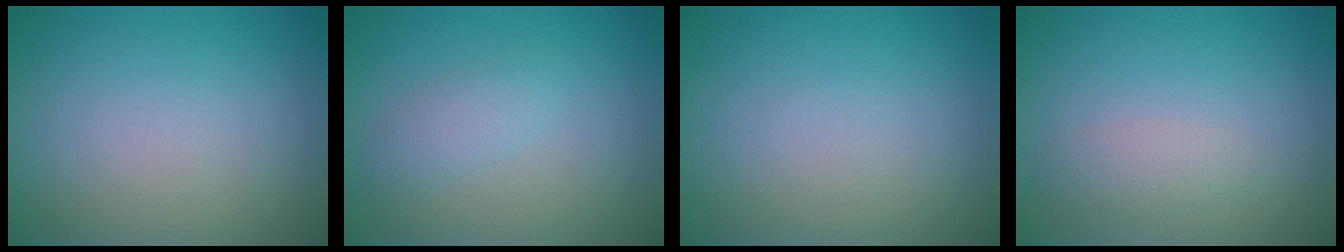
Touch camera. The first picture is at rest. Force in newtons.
{"total": 1.8, "press": 1.8, "slide": 0.0}
{"total": 0.0}
{"total": 1.5, "press": 1.5, "slide": 0.1}